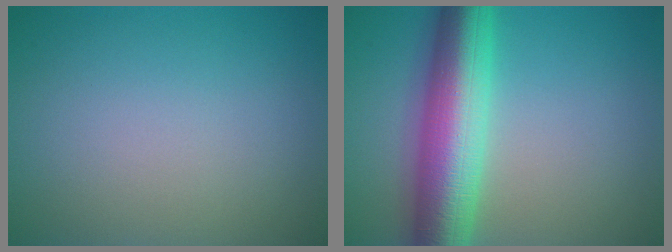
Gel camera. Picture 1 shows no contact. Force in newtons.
{"total": 9.8, "press": 9.8, "slide": 0.0}